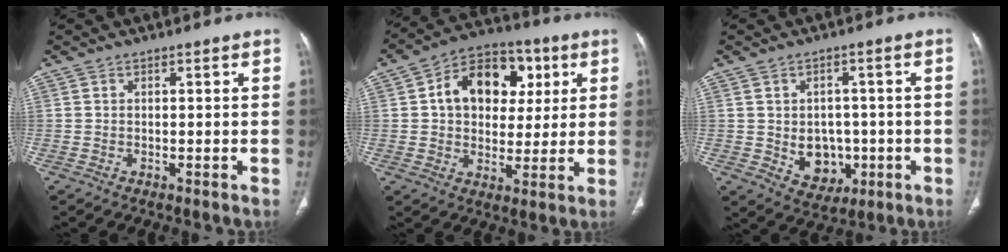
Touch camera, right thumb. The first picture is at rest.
{"total": 15.5, "force": [3.9, 11.2, 9.9], "torque": [-0.110, 0.009, 0.055]}
{"total": 7.6, "force": [-1.3, 6.2, 4.2], "torque": [-0.024, 0.007, -0.001]}